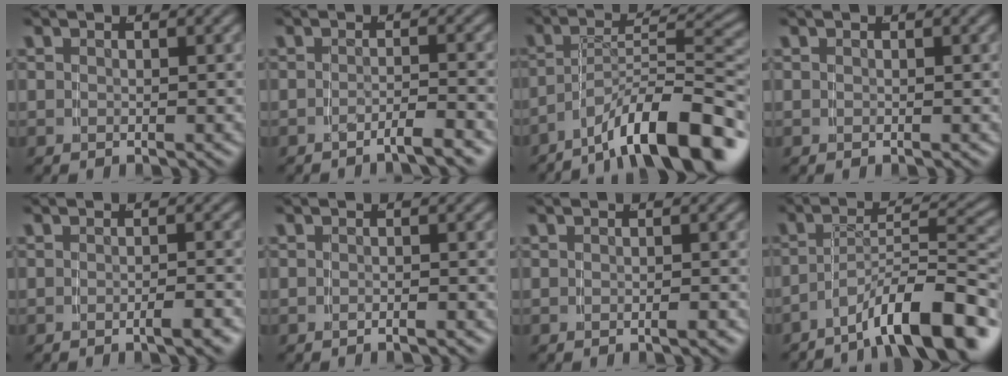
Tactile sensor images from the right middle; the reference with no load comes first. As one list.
[{"total": 2.2, "force": [-1.9, -0.5, 1.0], "torque": [-0.016, 0.002, -0.035]}, {"total": 9.8, "force": [-6.3, 2.7, 7.0], "torque": [-0.092, -0.001, -0.088]}, {"total": 0.0}, {"total": 1.6, "force": [-1.3, -0.3, 0.9], "torque": [-0.008, 0.009, -0.025]}, {"total": 0.9, "force": [-0.8, -0.5, 0.1], "torque": [-0.002, 0.005, -0.016]}, {"total": 0.6, "force": [-0.5, -0.1, 0.3], "torque": [-0.003, 0.006, -0.011]}, {"total": 8.0, "force": [-5.2, 1.5, 6.0], "torque": [-0.084, 0.001, -0.075]}]